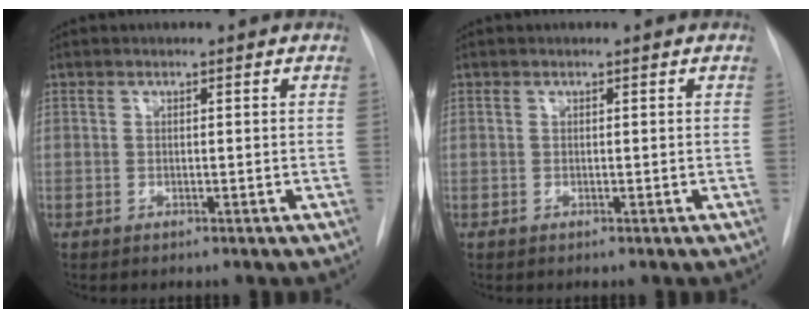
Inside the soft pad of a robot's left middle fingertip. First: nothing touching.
{"total": 0.0}